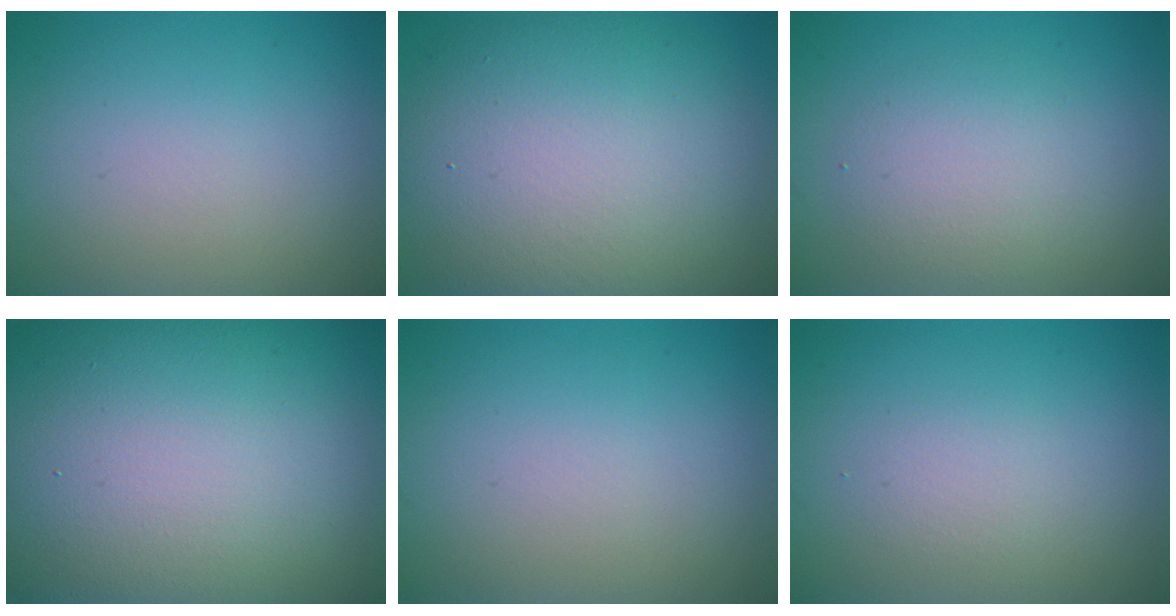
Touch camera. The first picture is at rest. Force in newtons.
{"total": 12.7, "press": 12.6, "slide": 0.6}
{"total": 3.1, "press": 3.1, "slide": 0.1}
{"total": 25.7, "press": 25.6, "slide": 1.1}
{"total": 0.0}
{"total": 1.3, "press": 1.3, "slide": 0.0}